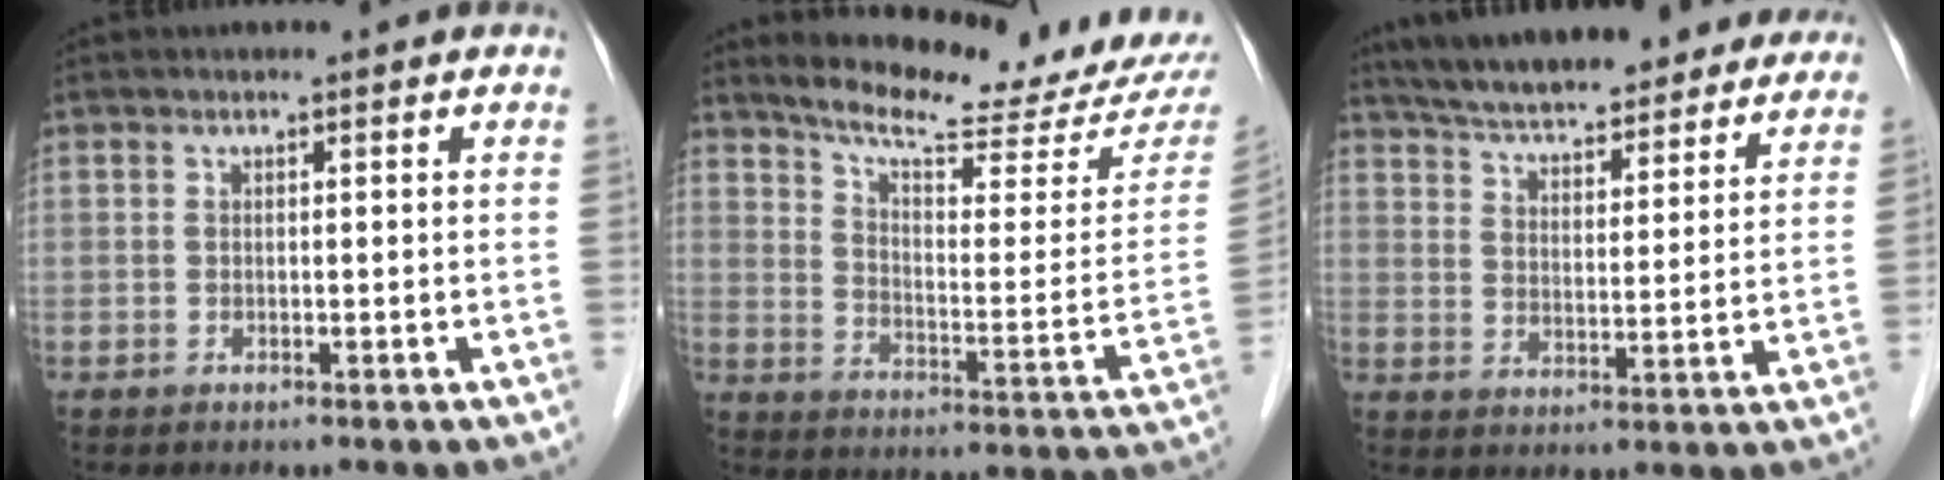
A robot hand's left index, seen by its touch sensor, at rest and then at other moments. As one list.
[{"total": 19.0, "force": [18.0, 0.3, 6.0], "torque": [-0.096, -0.089, 0.238]}, {"total": 23.3, "force": [20.8, 5.6, 8.9], "torque": [-0.140, 0.016, 0.279]}]